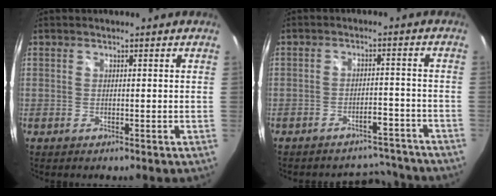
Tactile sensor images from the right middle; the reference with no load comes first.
{"total": 8.8, "force": [-8.1, 3.1, 1.6], "torque": [-0.024, 0.024, -0.094]}